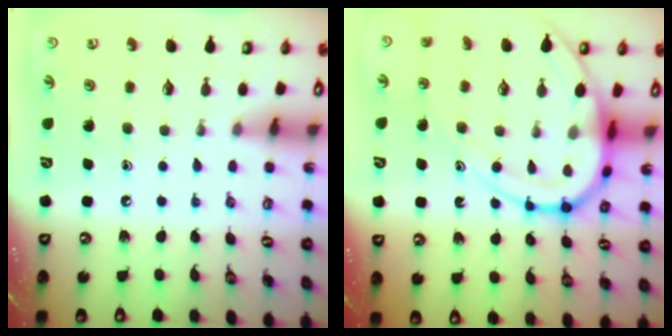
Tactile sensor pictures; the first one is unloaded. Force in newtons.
{"total": 13.9, "press": 13.8, "slide": 1.4}